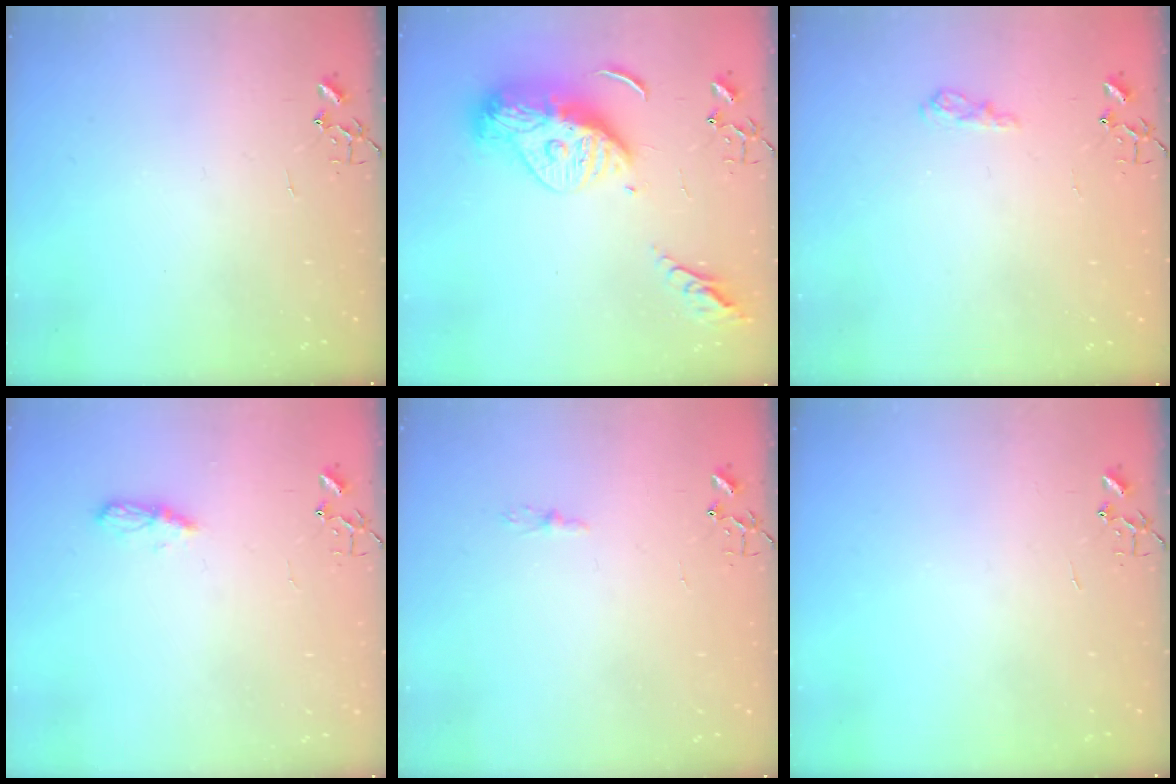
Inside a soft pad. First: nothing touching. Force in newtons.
{"total": 16.9, "press": 16.8, "slide": 1.6}
{"total": 9.8, "press": 9.7, "slide": 1.0}
{"total": 5.1, "press": 5.1, "slide": 0.5}
{"total": 4.0, "press": 4.0, "slide": 0.4}
{"total": 0.0}